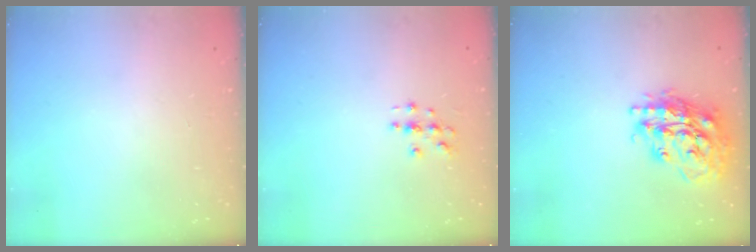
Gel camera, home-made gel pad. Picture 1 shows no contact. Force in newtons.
{"total": 2.8, "press": 2.8, "slide": 0.3}
{"total": 21.2, "press": 21.1, "slide": 2.1}